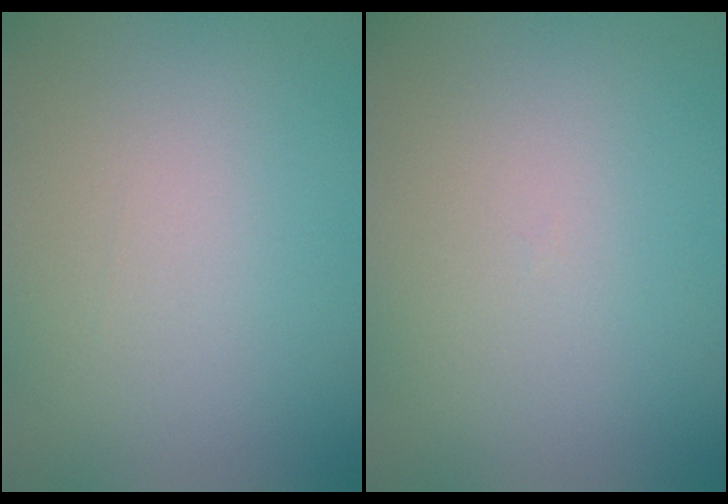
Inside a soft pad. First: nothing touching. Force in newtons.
{"total": 0.0}